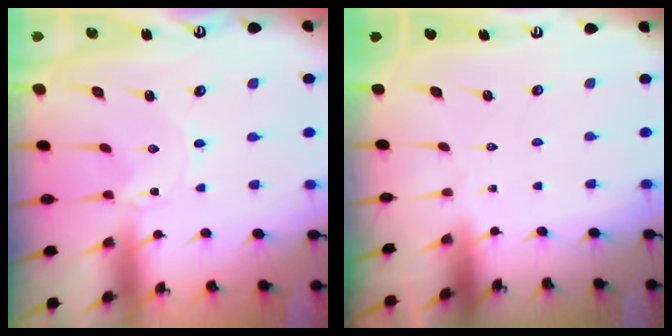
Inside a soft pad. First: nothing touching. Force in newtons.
{"total": 0.0}